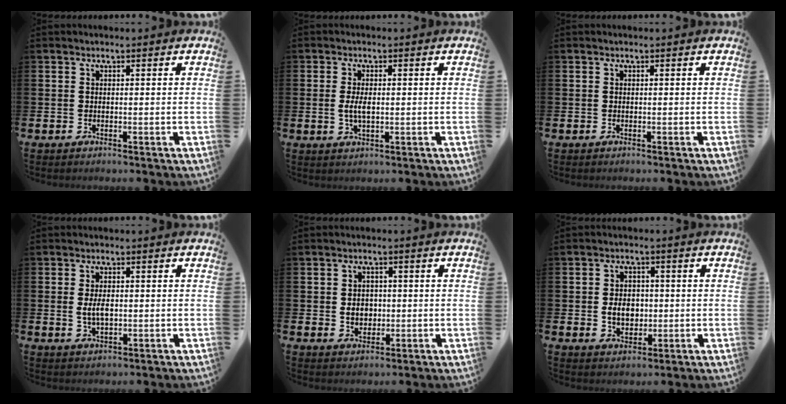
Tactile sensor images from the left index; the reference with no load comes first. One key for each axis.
{"total": 2.8, "fx": 0.1, "fy": 1.2, "fz": 2.5, "tx": -0.044, "ty": 0.002, "tz": -0.001}
{"total": 0.0}
{"total": 3.0, "fx": 0.1, "fy": 1.6, "fz": 2.5, "tx": -0.037, "ty": 0.001, "tz": -0.002}
{"total": 3.0, "fx": 0.1, "fy": 2.6, "fz": 1.5, "tx": -0.014, "ty": 0.003, "tz": -0.008}
{"total": 4.1, "fx": -0.1, "fy": 3.3, "fz": 2.5, "tx": -0.028, "ty": 0.000, "tz": -0.013}